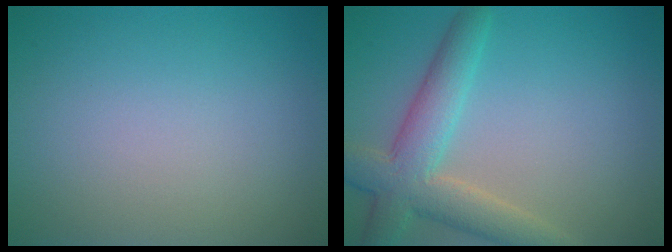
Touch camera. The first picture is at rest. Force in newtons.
{"total": 5.6, "press": 5.6, "slide": 0.6}